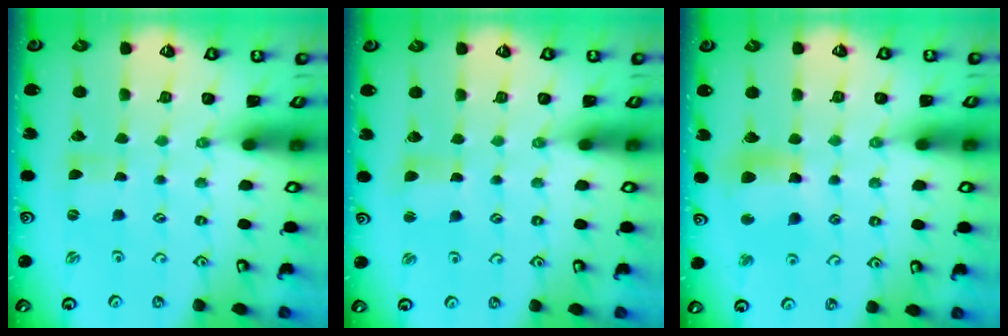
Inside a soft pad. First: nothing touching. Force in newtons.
{"total": 2.5, "press": 2.5, "slide": 0.3}
{"total": 10.5, "press": 10.3, "slide": 2.1}